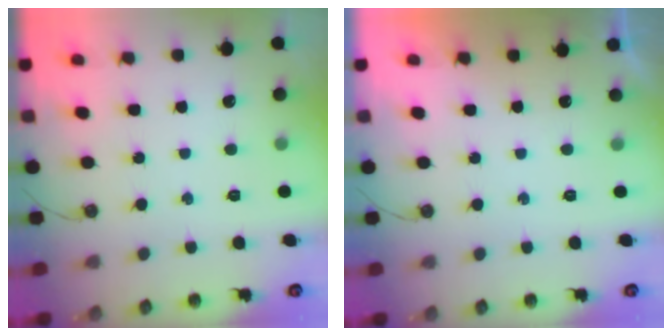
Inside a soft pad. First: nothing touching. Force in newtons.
{"total": 0.0}